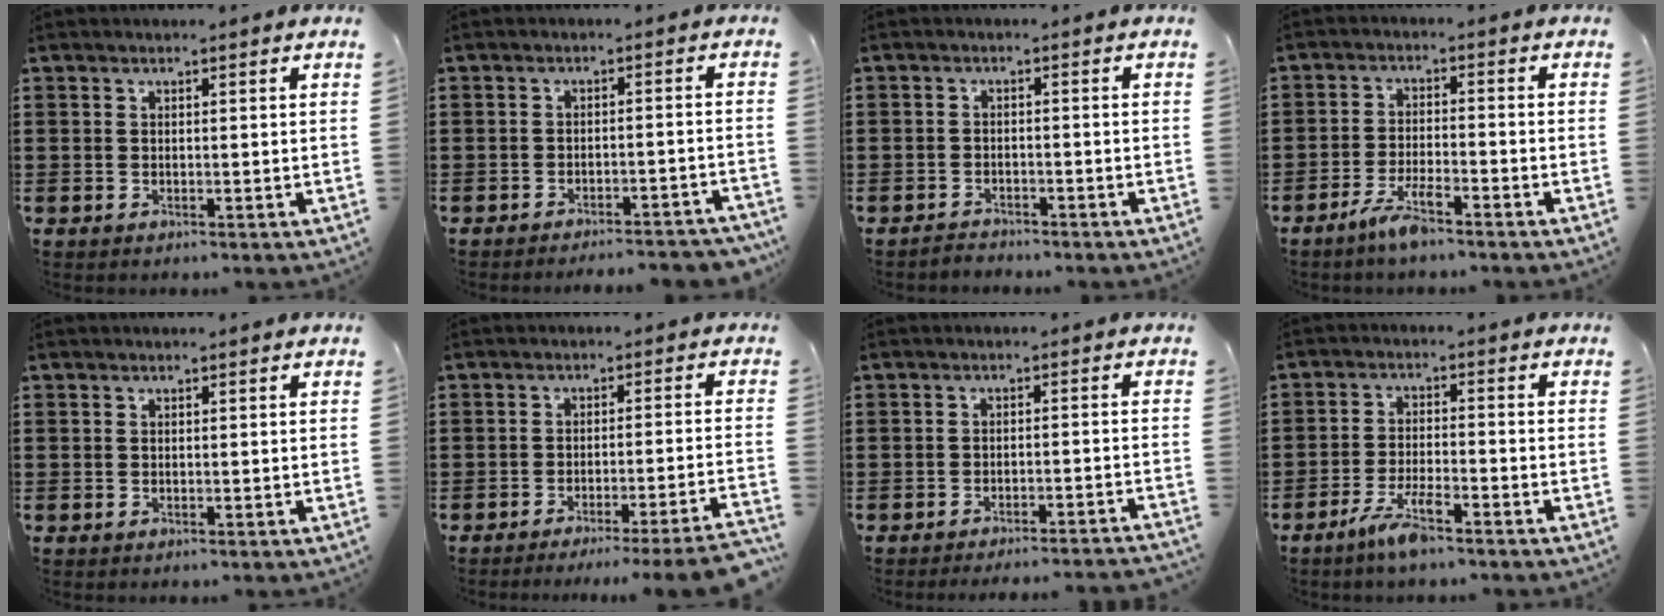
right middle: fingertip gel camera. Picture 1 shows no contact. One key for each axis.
{"total": 3.0, "fx": -3.0, "fy": -0.1, "fz": 0.6, "tx": -0.012, "ty": 0.000, "tz": -0.062}
{"total": 1.9, "fx": -1.9, "fy": 0.4, "fz": -0.3, "tx": -0.001, "ty": 0.002, "tz": -0.043}
{"total": 4.4, "fx": -3.3, "fy": 0.7, "fz": 2.9, "tx": -0.061, "ty": 0.001, "tz": -0.062}
{"total": 0.0}
{"total": 4.5, "fx": -3.8, "fy": -0.8, "fz": 2.3, "tx": -0.037, "ty": -0.017, "tz": -0.073}
{"total": 2.5, "fx": -2.4, "fy": -0.4, "fz": 0.5, "tx": -0.011, "ty": 0.000, "tz": -0.050}
{"total": 5.1, "fx": -3.6, "fy": 0.9, "fz": 3.5, "tx": -0.076, "ty": -0.003, "tz": -0.069}